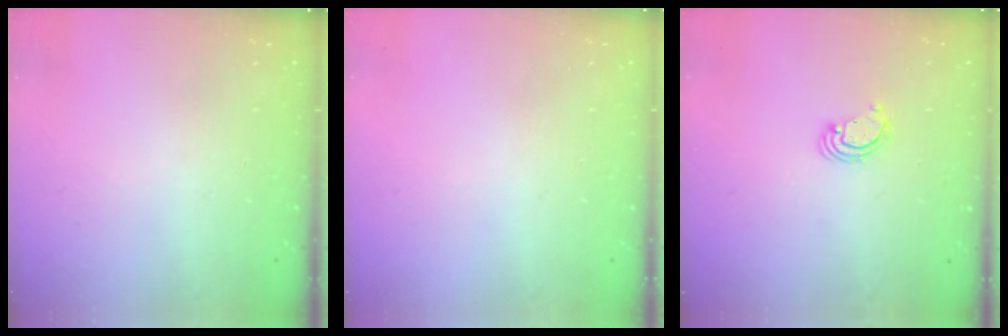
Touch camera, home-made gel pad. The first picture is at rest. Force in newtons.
{"total": 0.0}
{"total": 2.2, "press": 2.2, "slide": 0.1}